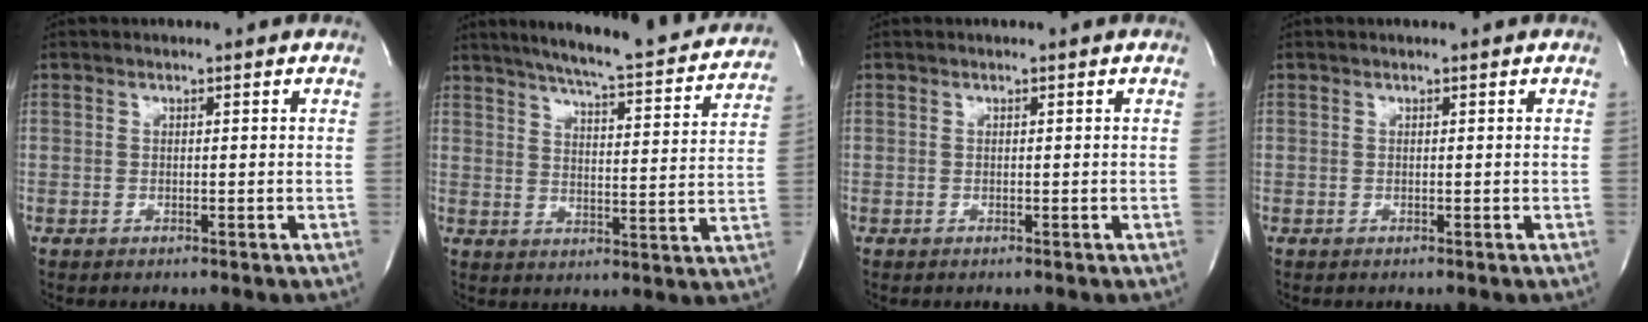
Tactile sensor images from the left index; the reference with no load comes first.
{"total": 21.5, "force": [19.4, 2.2, 9.1], "torque": [-0.139, -0.035, 0.241]}
{"total": 0.0}
{"total": 0.0}